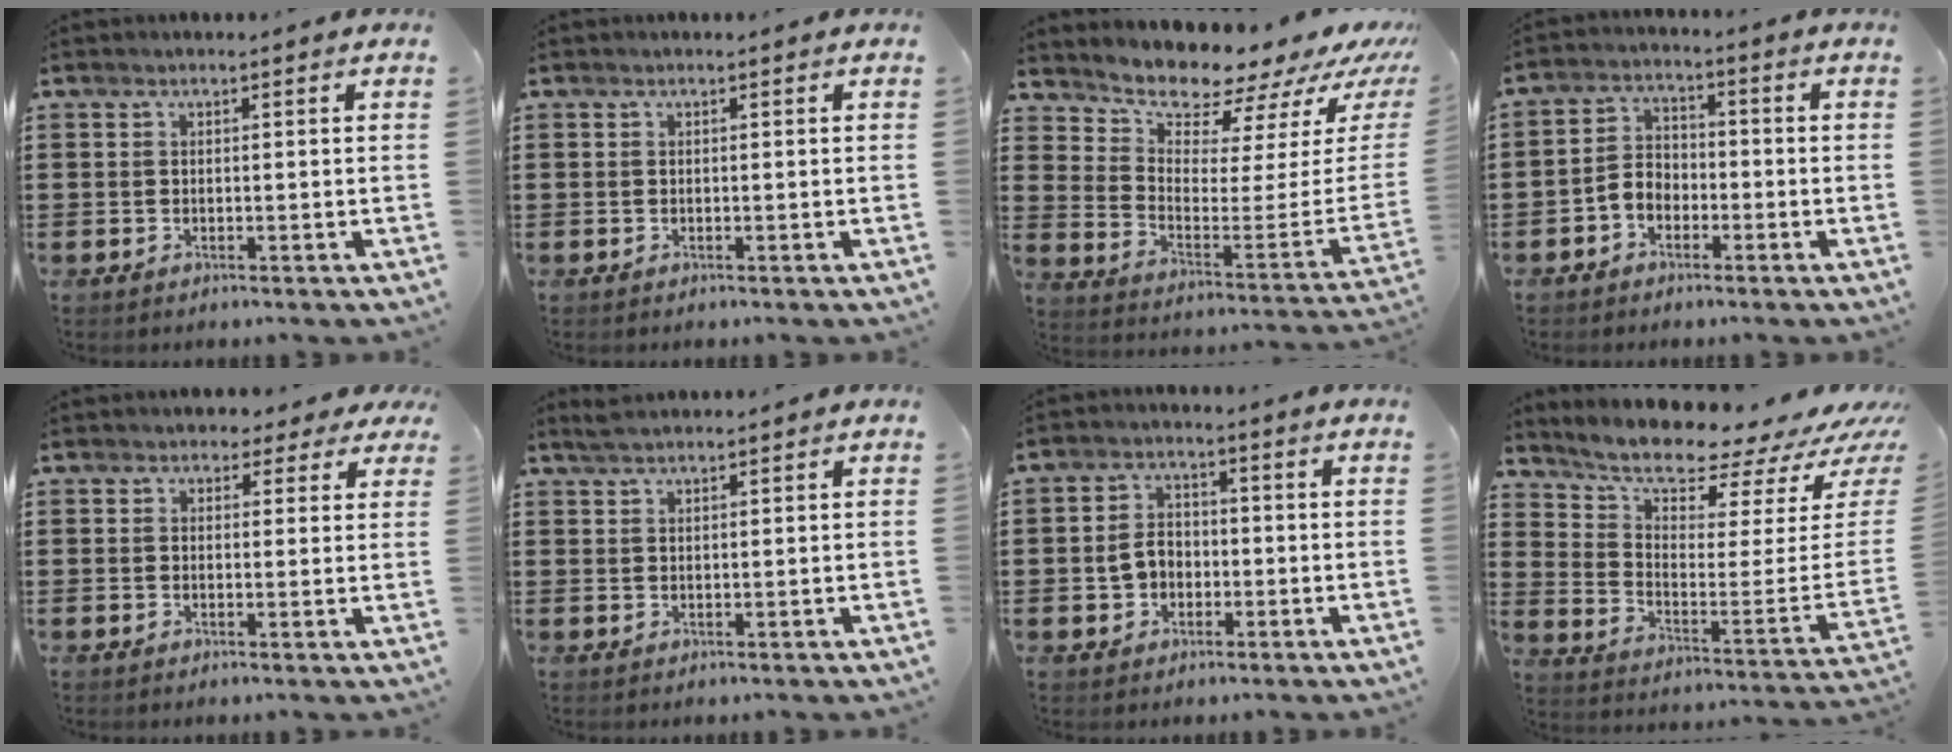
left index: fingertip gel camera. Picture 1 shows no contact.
{"total": 0.0}
{"total": 8.6, "force": [8.3, 1.8, 1.1], "torque": [-0.042, -0.093, 0.139]}
{"total": 3.8, "force": [-2.5, 2.4, 1.4], "torque": [-0.044, 0.004, -0.058]}
{"total": 2.0, "force": [1.4, 1.4, 0.5], "torque": [-0.012, 0.007, 0.023]}
{"total": 2.0, "force": [1.8, 0.2, 0.8], "torque": [-0.018, 0.003, 0.033]}
{"total": 4.0, "force": [-1.1, 3.3, 2.0], "torque": [-0.044, 0.009, -0.024]}
{"total": 8.0, "force": [7.3, 1.5, 3.0], "torque": [-0.076, -0.081, 0.120]}